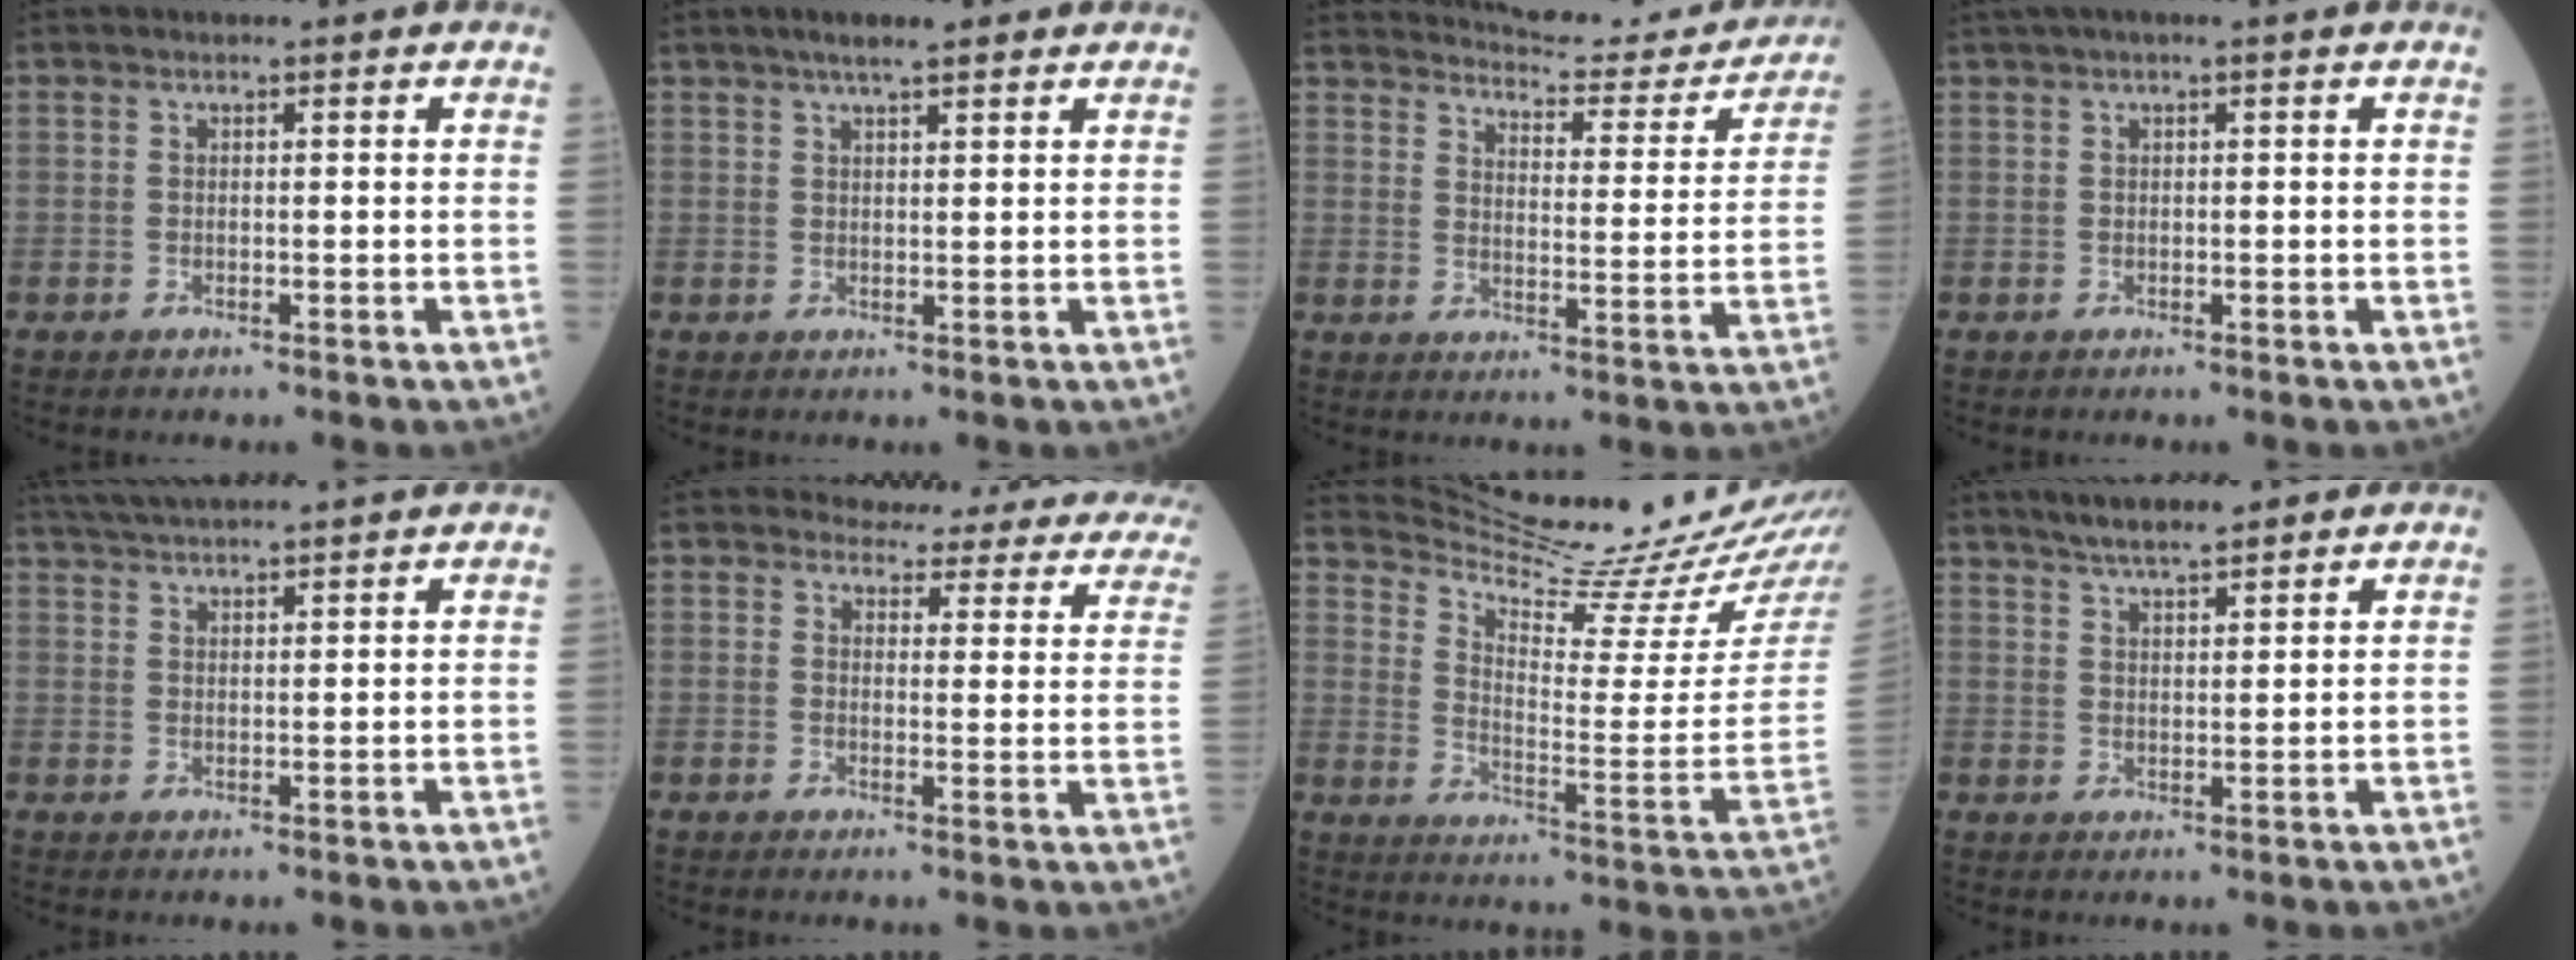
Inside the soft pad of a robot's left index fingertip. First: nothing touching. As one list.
[{"total": 4.8, "force": [3.4, 0.8, 3.2], "torque": [-0.053, 0.019, 0.054]}, {"total": 18.4, "force": [17.7, 3.2, 4.1], "torque": [-0.045, -0.045, 0.208]}, {"total": 2.2, "force": [1.1, -0.2, 1.9], "torque": [-0.043, 0.017, 0.025]}, {"total": 9.6, "force": [8.8, -0.4, 3.7], "torque": [-0.069, 0.035, 0.140]}, {"total": 17.8, "force": [16.7, 4.9, 3.9], "torque": [-0.018, -0.058, 0.160]}, {"total": 21.6, "force": [20.4, 0.2, 7.3], "torque": [-0.125, -0.096, 0.280]}, {"total": 6.8, "force": [5.7, 1.0, 3.6], "torque": [-0.061, 0.020, 0.098]}]